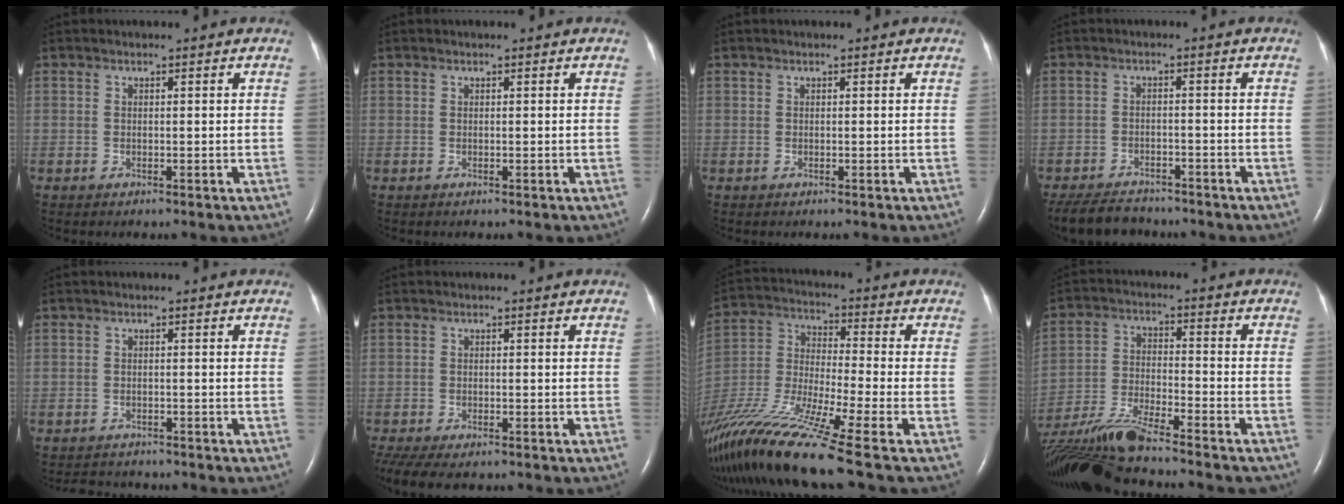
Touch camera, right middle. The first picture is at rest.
{"total": 0.0}
{"total": 0.0}
{"total": 7.7, "force": [-7.0, 2.3, 2.2], "torque": [-0.037, -0.010, -0.111]}
{"total": 3.2, "force": [-3.1, 0.7, 0.3], "torque": [-0.003, -0.007, -0.045]}
{"total": 9.1, "force": [-6.9, 3.2, 5.0], "torque": [-0.103, -0.006, -0.105]}
{"total": 20.5, "force": [-15.9, -1.5, 12.9], "torque": [-0.297, -0.051, -0.302]}
{"total": 18.4, "force": [-15.8, 1.6, 9.2], "torque": [-0.206, -0.028, -0.273]}